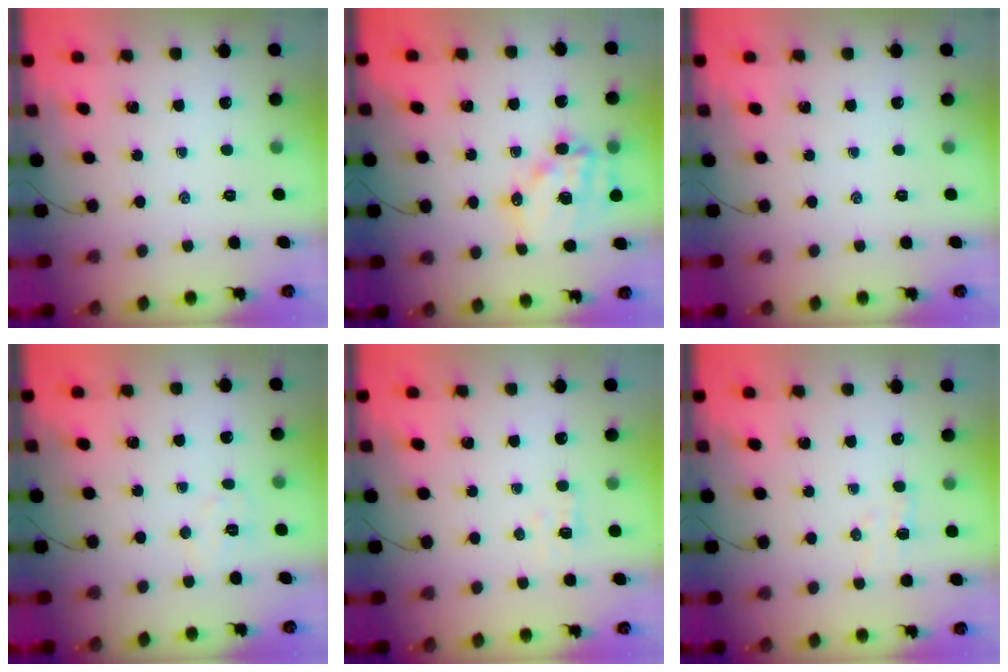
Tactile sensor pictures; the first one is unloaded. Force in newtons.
{"total": 14.0, "press": 13.6, "slide": 3.4}
{"total": 0.0}
{"total": 3.8, "press": 3.7, "slide": 0.8}
{"total": 2.9, "press": 2.8, "slide": 1.0}
{"total": 3.0, "press": 2.9, "slide": 0.7}